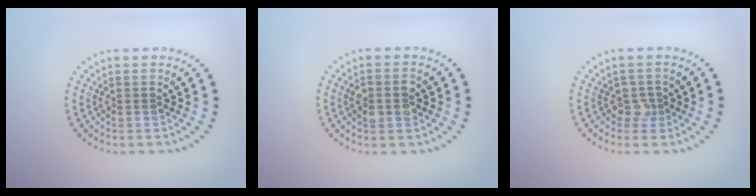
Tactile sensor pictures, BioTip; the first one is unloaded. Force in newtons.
{"total": 2.9, "press": 2.9, "slide": 0.2}
{"total": 1.5, "press": 1.2, "slide": 1.0}